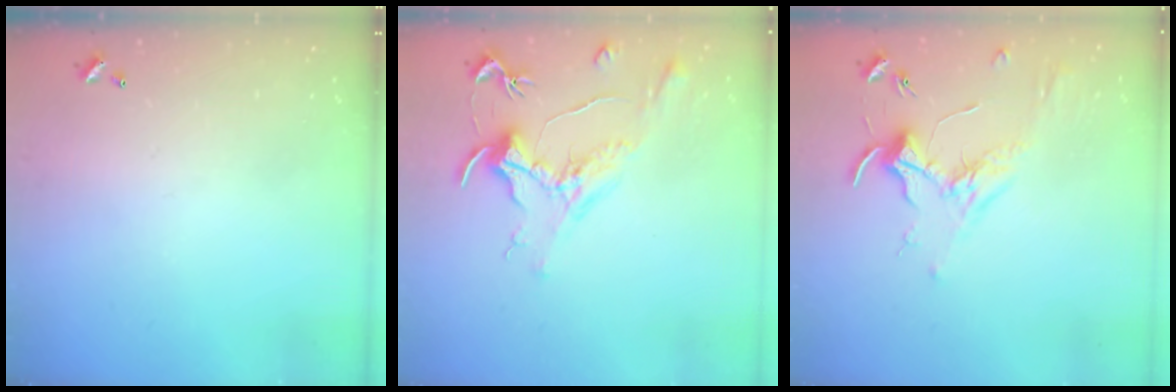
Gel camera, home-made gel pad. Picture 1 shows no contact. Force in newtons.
{"total": 1.6, "press": 1.4, "slide": 0.7}
{"total": 1.8, "press": 1.6, "slide": 0.7}